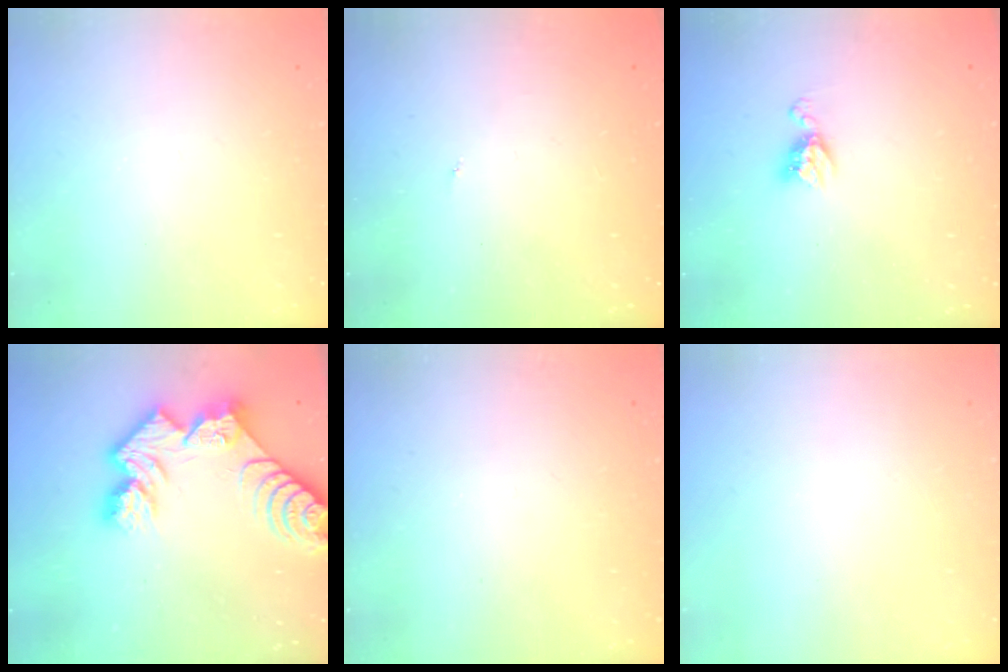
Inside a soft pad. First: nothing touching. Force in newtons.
{"total": 3.8, "press": 3.8, "slide": 0.5}
{"total": 6.8, "press": 6.8, "slide": 0.4}
{"total": 11.7, "press": 11.7, "slide": 1.1}
{"total": 0.0}
{"total": 0.0}